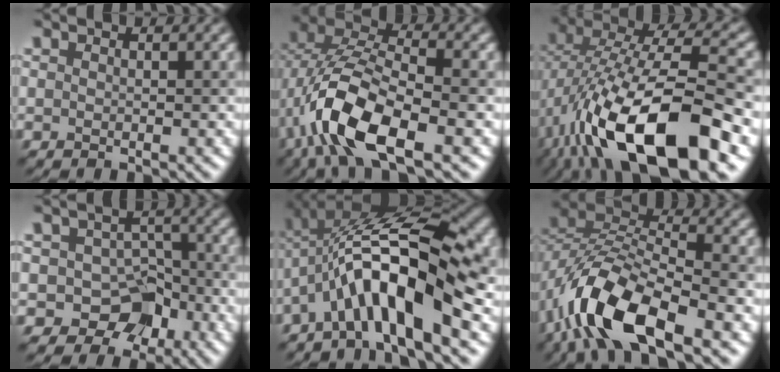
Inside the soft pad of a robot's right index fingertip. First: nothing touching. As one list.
[{"total": 9.9, "force": [-4.1, 4.3, 7.9], "torque": [-0.165, 0.006, -0.083]}, {"total": 15.9, "force": [-5.9, 6.3, 13.3], "torque": [-0.249, 0.009, -0.101]}, {"total": 6.7, "force": [-3.5, 5.0, 2.8], "torque": [-0.010, 0.009, -0.057]}, {"total": 12.1, "force": [-2.6, 3.7, 11.2], "torque": [-0.186, 0.024, -0.050]}, {"total": 10.7, "force": [-6.0, 4.3, 7.8], "torque": [-0.151, 0.009, -0.119]}]